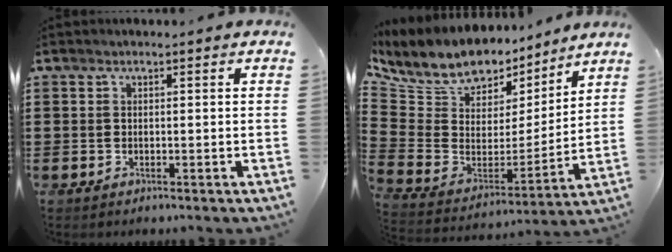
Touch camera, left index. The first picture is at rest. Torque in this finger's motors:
{"motor_torque": [-0.12, -0.20, -0.02, -0.21]}